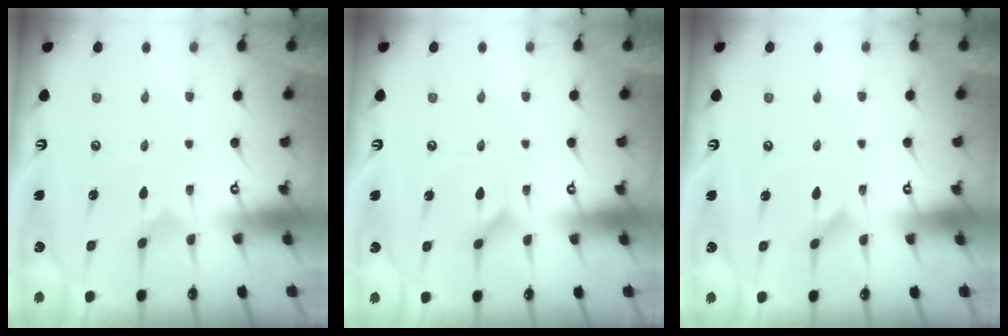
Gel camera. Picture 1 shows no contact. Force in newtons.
{"total": 1.2, "press": 1.2, "slide": 0.0}
{"total": 1.1, "press": 1.1, "slide": 0.2}